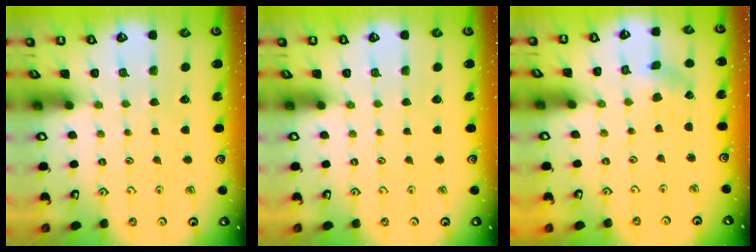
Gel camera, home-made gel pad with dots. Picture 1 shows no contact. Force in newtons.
{"total": 0.0}
{"total": 1.2, "press": 1.2, "slide": 0.2}